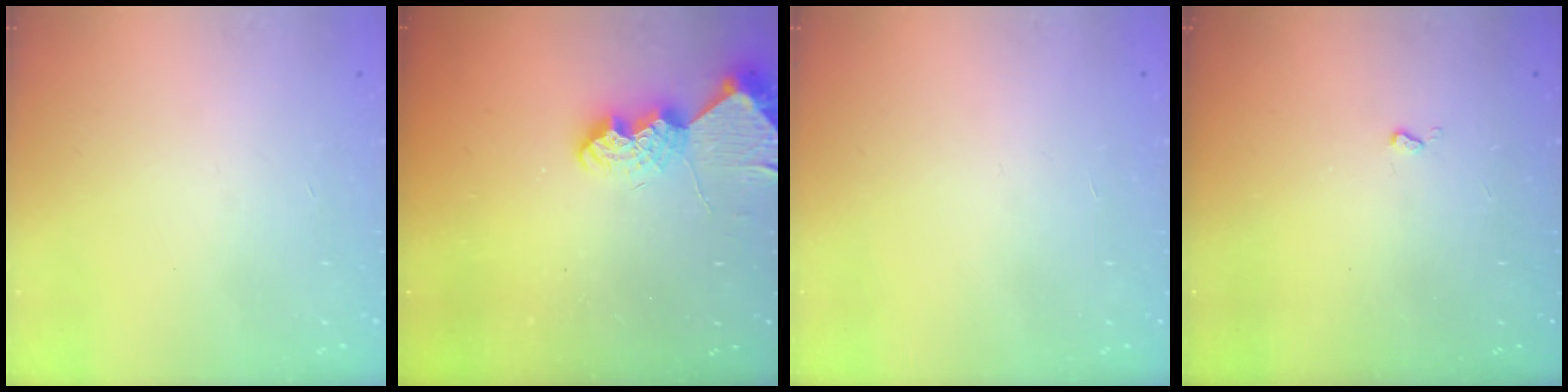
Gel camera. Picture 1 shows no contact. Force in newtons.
{"total": 9.1, "press": 9.0, "slide": 0.7}
{"total": 0.0}
{"total": 2.5, "press": 2.4, "slide": 0.5}